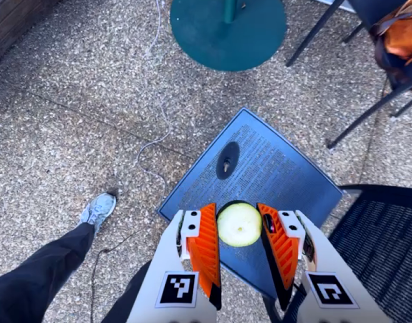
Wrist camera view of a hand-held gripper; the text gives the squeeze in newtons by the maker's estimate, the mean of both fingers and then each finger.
{"total": 9.3, "left": 9.3, "right": 9.3}